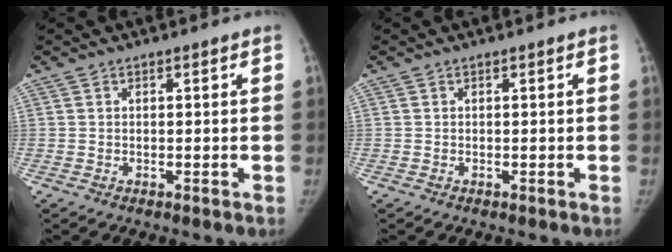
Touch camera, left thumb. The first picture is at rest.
{"total": 0.0}